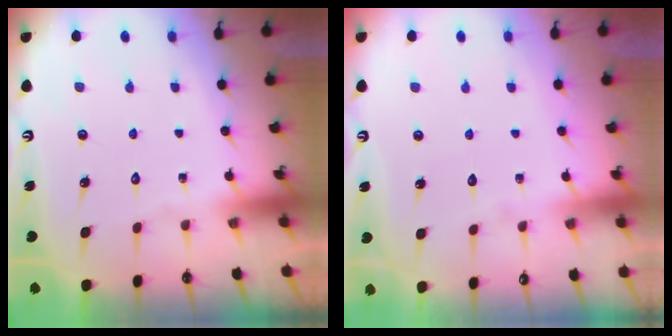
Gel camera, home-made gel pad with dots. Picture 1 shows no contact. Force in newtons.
{"total": 1.8, "press": 1.8, "slide": 0.1}